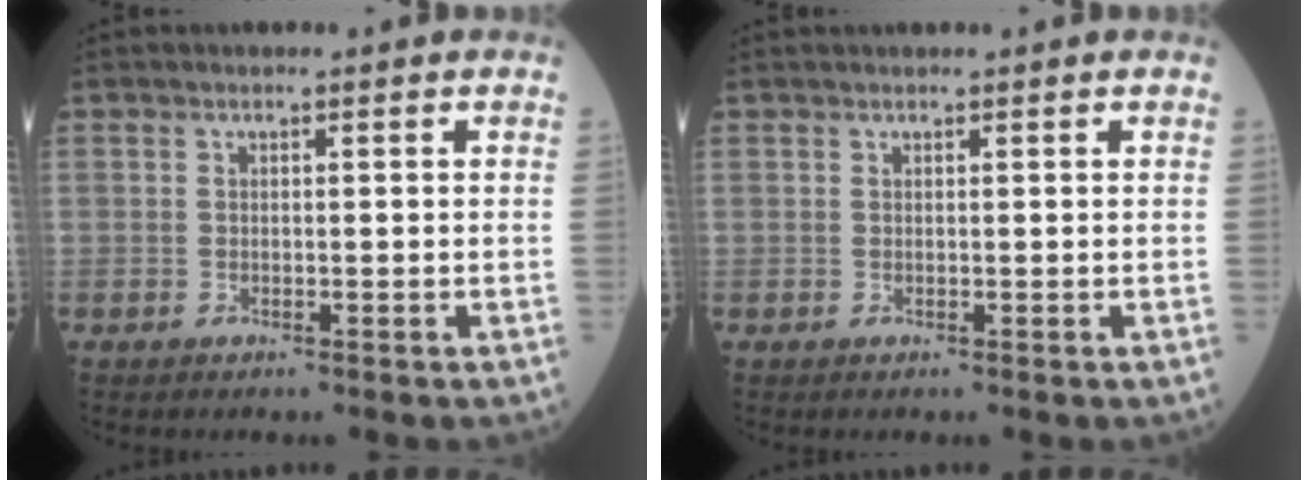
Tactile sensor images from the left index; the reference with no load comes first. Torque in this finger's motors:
{"motor_torque": [0.61, -1.06, -0.01, -0.01]}